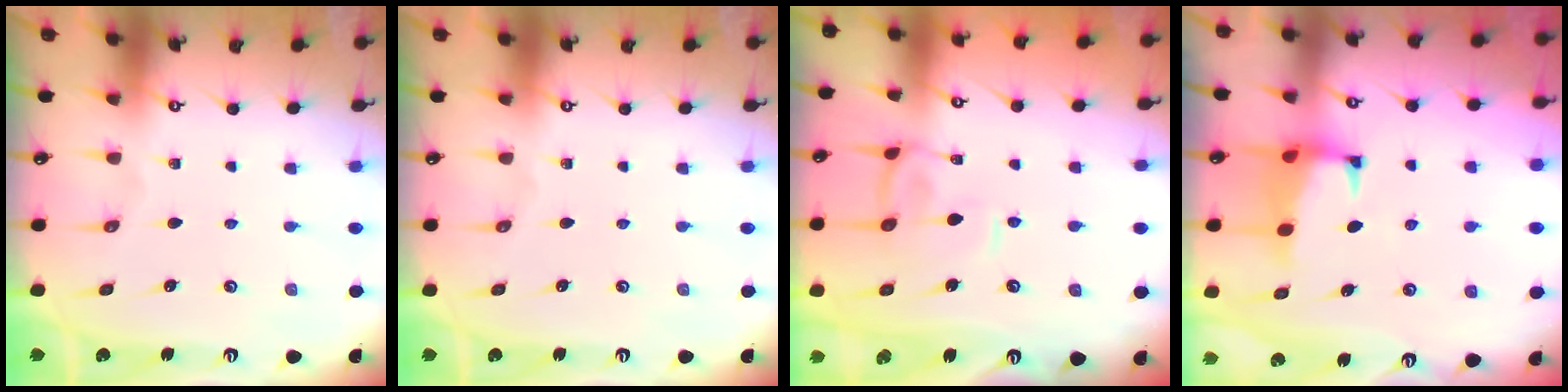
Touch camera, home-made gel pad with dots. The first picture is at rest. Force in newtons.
{"total": 0.0}
{"total": 1.5, "press": 1.4, "slide": 0.5}
{"total": 1.6, "press": 1.5, "slide": 0.6}